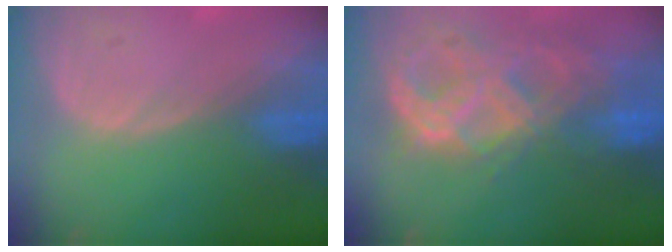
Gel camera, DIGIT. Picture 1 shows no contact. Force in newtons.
{"total": 11.4, "press": 9.7, "slide": 6.1}